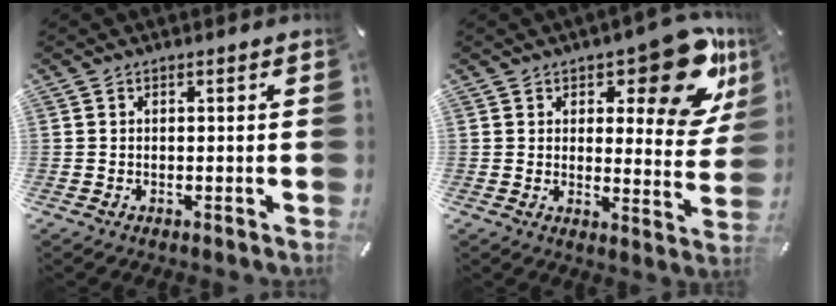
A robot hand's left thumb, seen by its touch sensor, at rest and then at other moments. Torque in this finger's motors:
{"motor_torque": [0.63, 0.52, 0.58, 0.17, 0.09]}